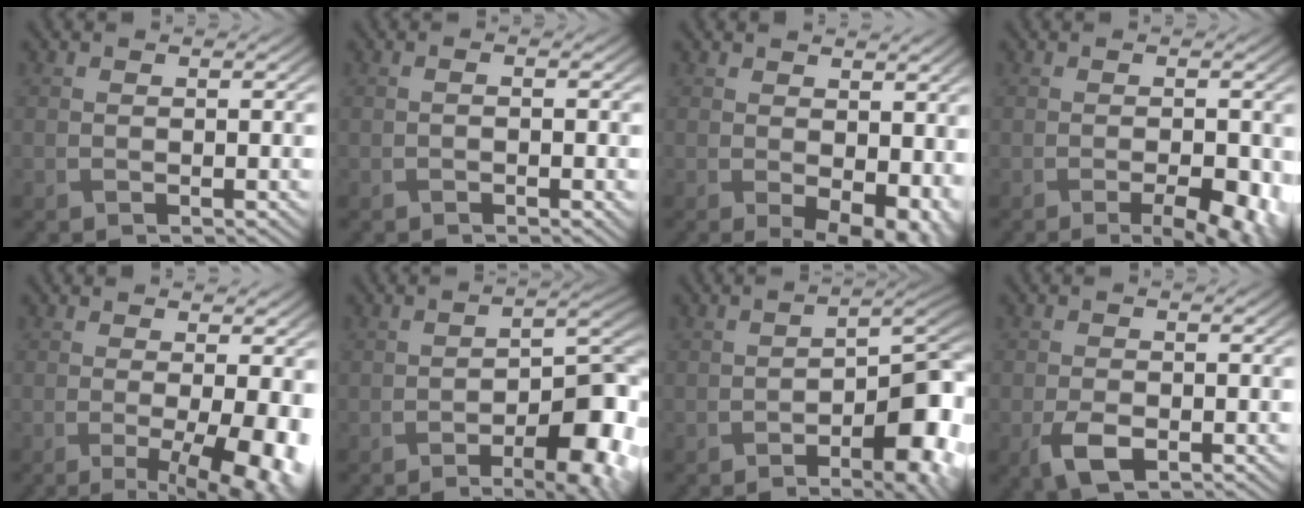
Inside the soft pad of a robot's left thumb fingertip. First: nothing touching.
{"total": 0.5, "force": [-0.1, -0.3, 0.4], "torque": [-0.005, 0.005, -0.002]}
{"total": 6.1, "force": [-0.7, 3.5, 4.9], "torque": [-0.065, -0.030, 0.009]}
{"total": 4.0, "force": [-1.7, 0.9, 3.5], "torque": [-0.057, -0.001, -0.017]}
{"total": 8.0, "force": [-1.5, 1.9, 7.6], "torque": [-0.101, -0.009, -0.013]}
{"total": 9.8, "force": [-4.6, 3.0, 8.1], "torque": [-0.112, -0.009, -0.061]}
{"total": 11.2, "force": [-4.3, 4.1, 9.5], "torque": [-0.117, -0.019, -0.050]}
{"total": 3.5, "force": [-1.6, 1.6, 2.6], "torque": [-0.057, -0.003, -0.030]}